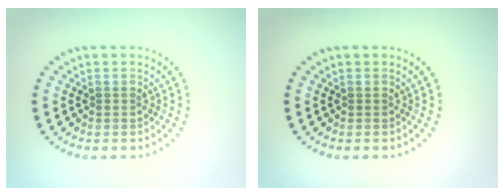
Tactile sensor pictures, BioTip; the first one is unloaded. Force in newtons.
{"total": 0.0}